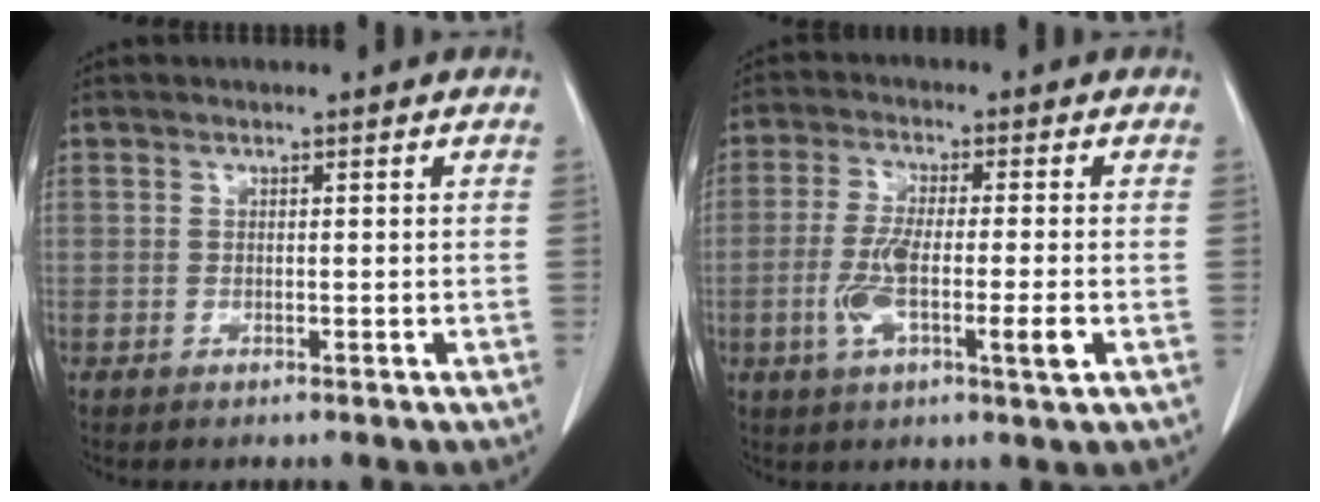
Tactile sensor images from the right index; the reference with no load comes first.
{"total": 8.4, "force": [-2.1, 1.1, 8.1], "torque": [-0.150, -0.003, -0.037]}